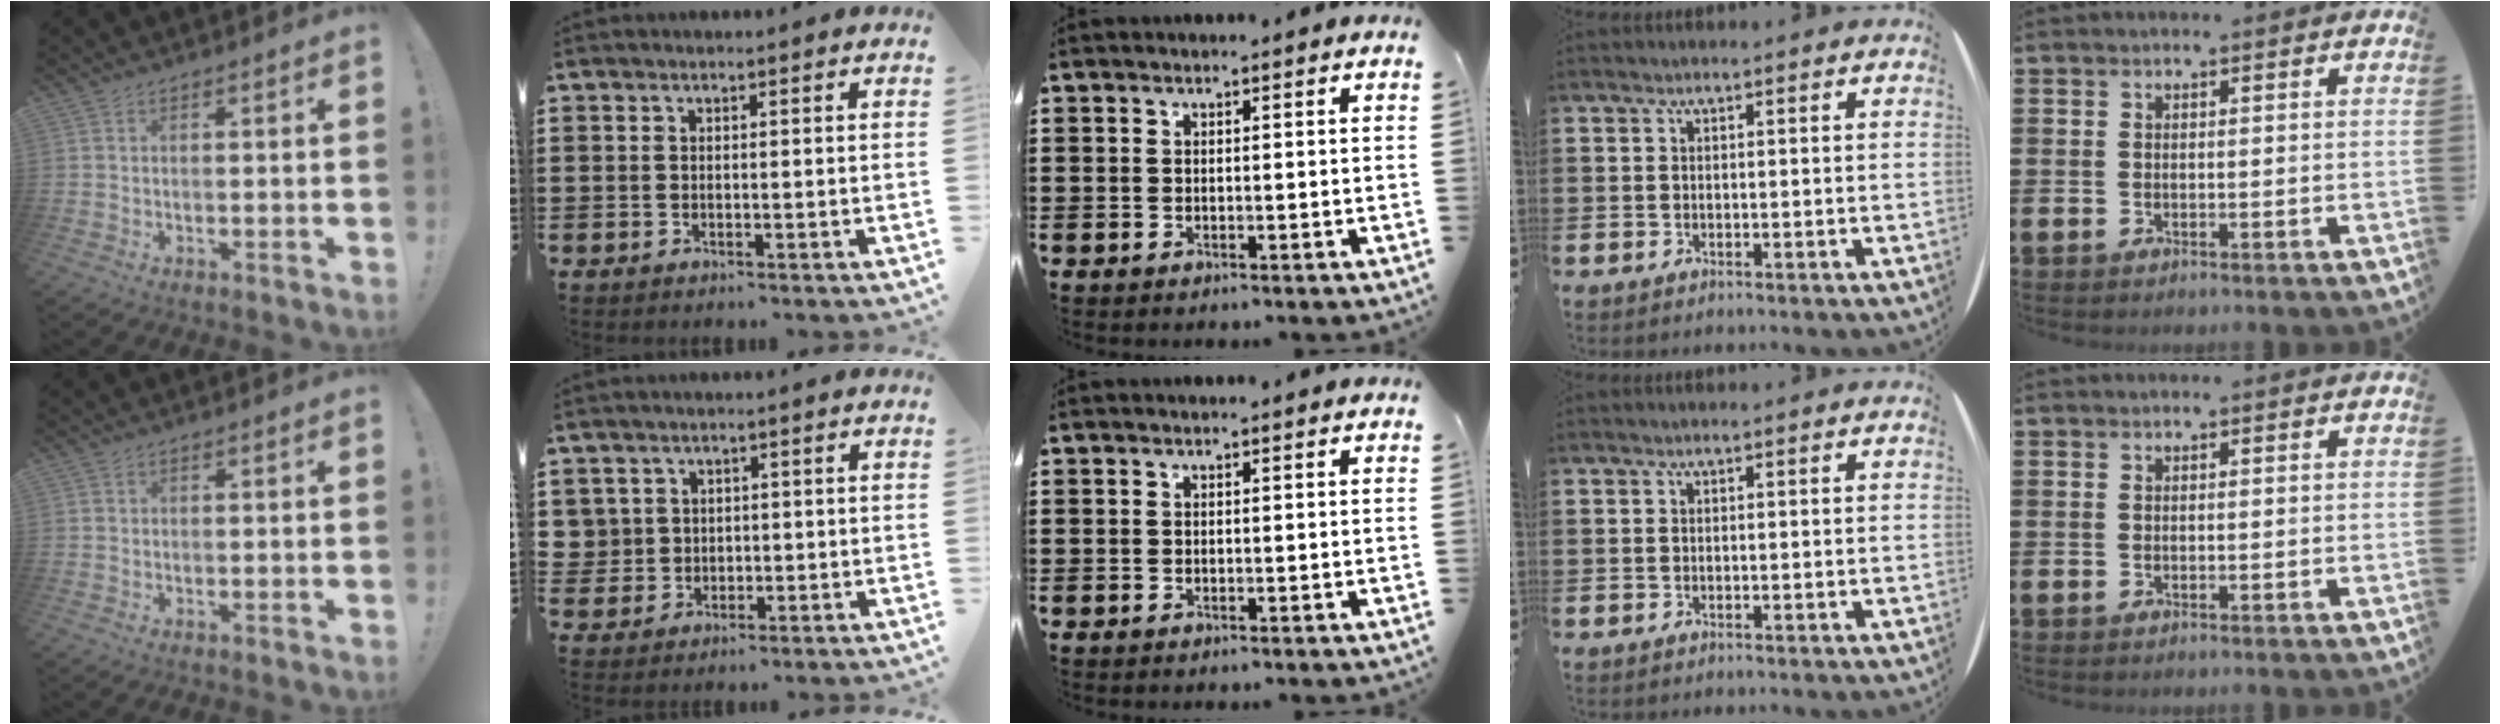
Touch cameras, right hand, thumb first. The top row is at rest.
{"index": {"total": 2.8, "force": [0.5, 2.7, 0.1], "torque": [-0.016, 0.011, 0.008]}}